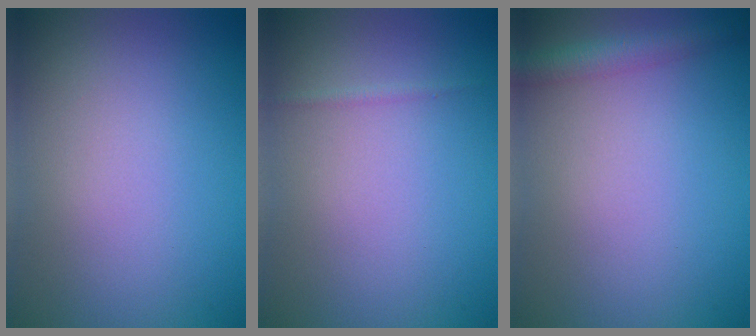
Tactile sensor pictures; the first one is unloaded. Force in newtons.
{"total": 0.5, "press": 0.5, "slide": 0.0}
{"total": 2.7, "press": 2.7, "slide": 0.2}